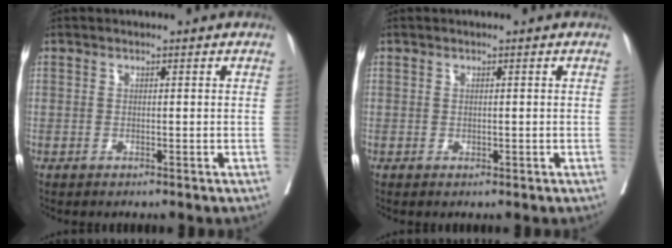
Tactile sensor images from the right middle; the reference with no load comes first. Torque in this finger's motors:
{"motor_torque": [0.18, 0.10, -0.06, 0.01]}